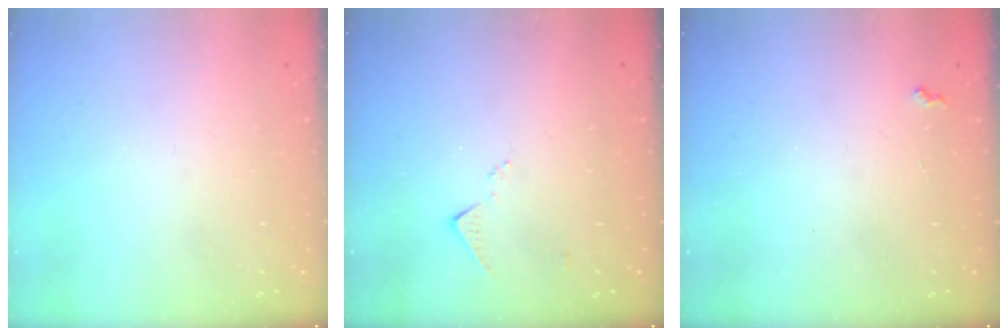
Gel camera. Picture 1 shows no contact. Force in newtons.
{"total": 6.8, "press": 6.8, "slide": 0.8}
{"total": 5.5, "press": 5.5, "slide": 0.8}